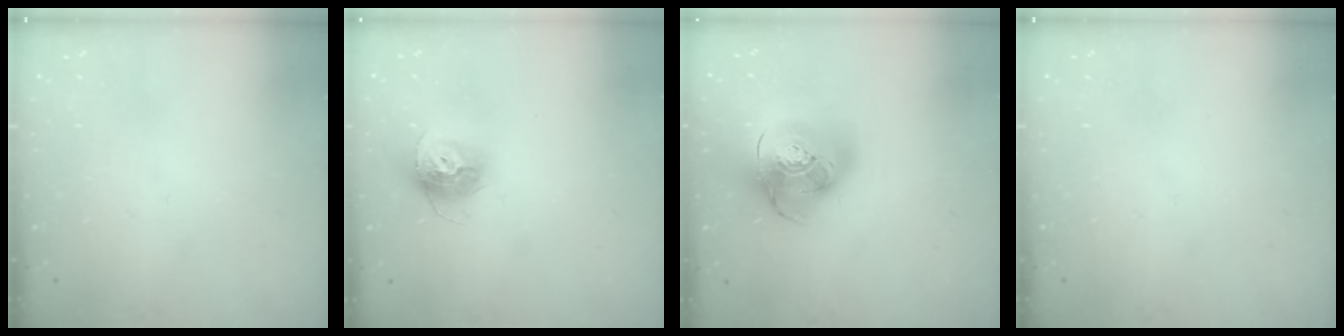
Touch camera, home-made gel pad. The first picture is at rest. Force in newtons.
{"total": 12.1, "press": 12.0, "slide": 1.0}
{"total": 19.4, "press": 19.2, "slide": 2.5}
{"total": 0.0}